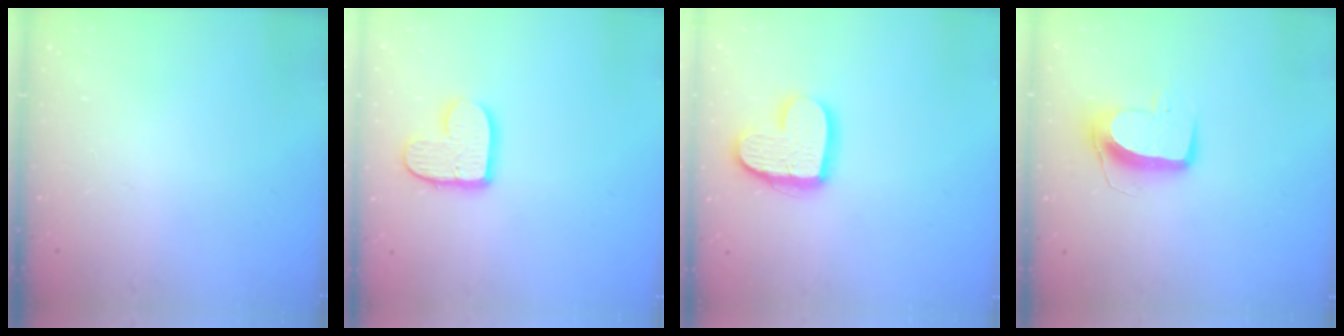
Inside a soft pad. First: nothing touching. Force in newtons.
{"total": 11.3, "press": 11.3, "slide": 0.7}
{"total": 14.9, "press": 14.8, "slide": 1.1}
{"total": 10.5, "press": 10.5, "slide": 0.4}